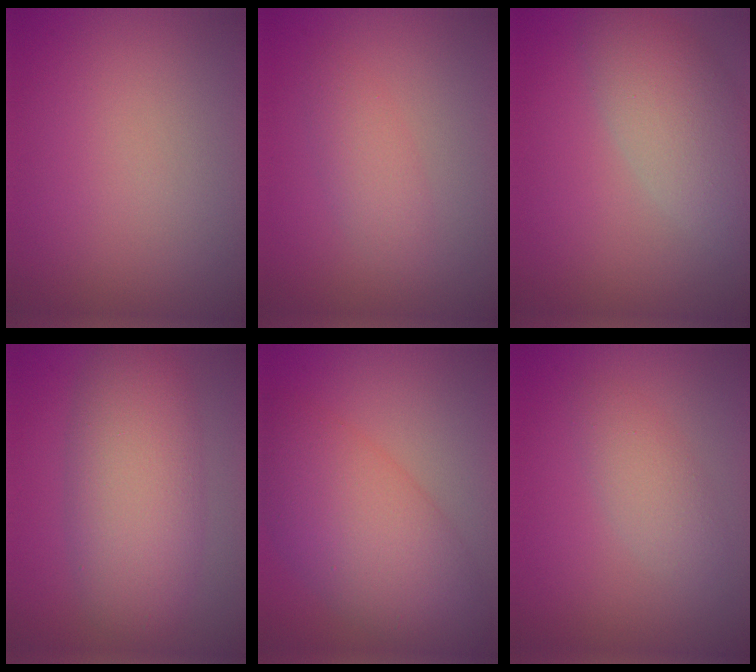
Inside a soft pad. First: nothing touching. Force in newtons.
{"total": 2.0, "press": 2.0, "slide": 0.1}
{"total": 5.2, "press": 5.2, "slide": 0.3}
{"total": 7.2, "press": 7.2, "slide": 0.3}
{"total": 8.1, "press": 8.1, "slide": 0.1}
{"total": 2.3, "press": 2.3, "slide": 0.1}